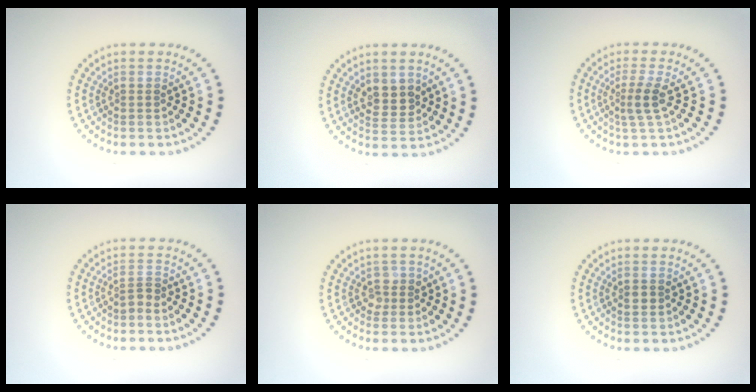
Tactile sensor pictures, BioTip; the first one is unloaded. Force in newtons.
{"total": 2.4, "press": 2.3, "slide": 0.8}
{"total": 2.0, "press": 1.5, "slide": 1.3}
{"total": 0.9, "press": 0.6, "slide": 0.7}
{"total": 1.2, "press": 1.1, "slide": 0.5}
{"total": 1.1, "press": 1.1, "slide": 0.2}